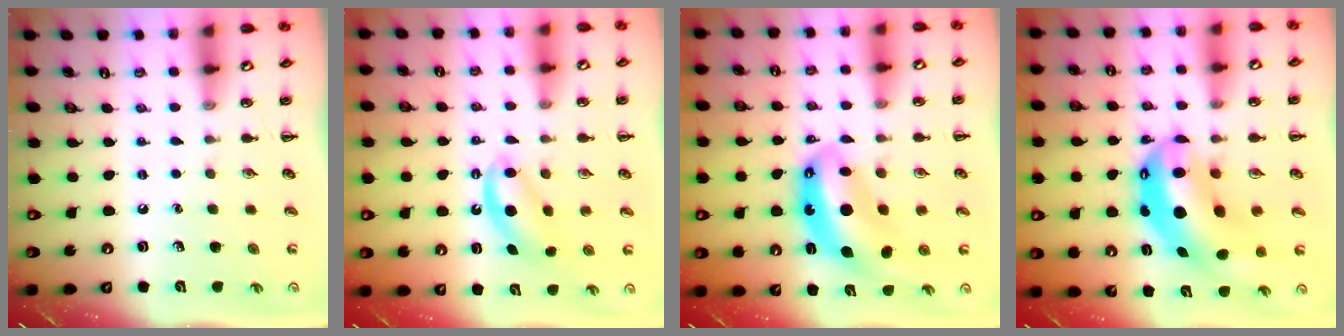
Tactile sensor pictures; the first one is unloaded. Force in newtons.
{"total": 5.4, "press": 5.4, "slide": 0.9}
{"total": 10.2, "press": 9.8, "slide": 2.9}
{"total": 12.9, "press": 12.5, "slide": 3.4}